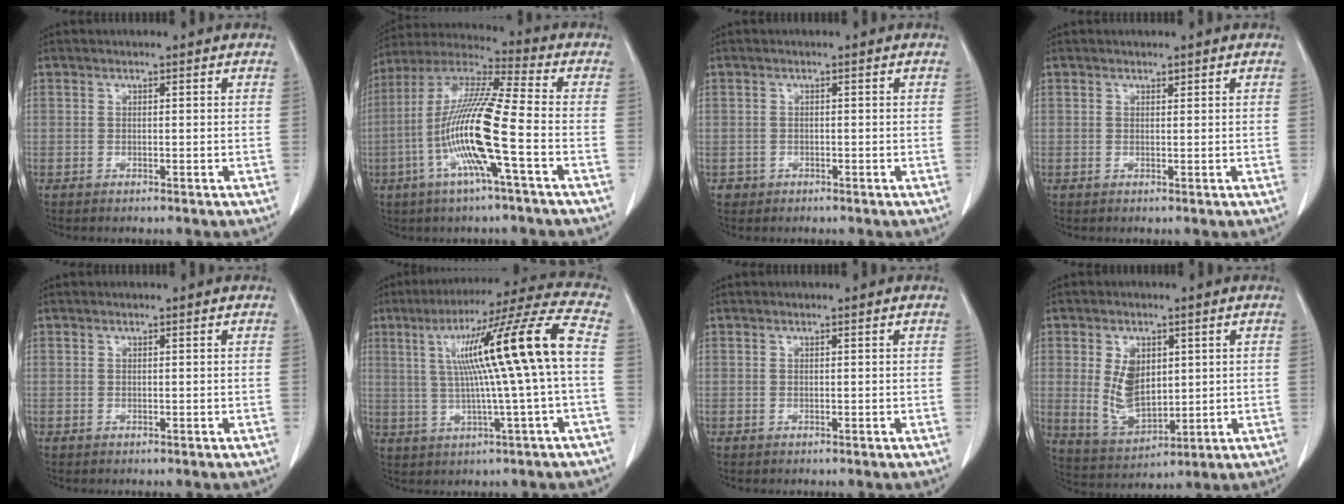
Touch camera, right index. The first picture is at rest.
{"total": 15.6, "force": [-4.4, 0.3, 14.9], "torque": [-0.302, -0.001, -0.093]}
{"total": 1.7, "force": [-0.6, 1.6, 0.0], "torque": [0.000, 0.006, -0.008]}
{"total": 0.6, "force": [0.4, 0.4, 0.2], "torque": [-0.001, -0.002, 0.007]}
{"total": 0.0}
{"total": 17.3, "force": [1.8, -1.1, 17.2], "torque": [-0.274, 0.027, 0.025]}
{"total": 0.0}
{"total": 9.2, "force": [1.3, 5.5, 7.3], "torque": [-0.148, 0.003, 0.043]}